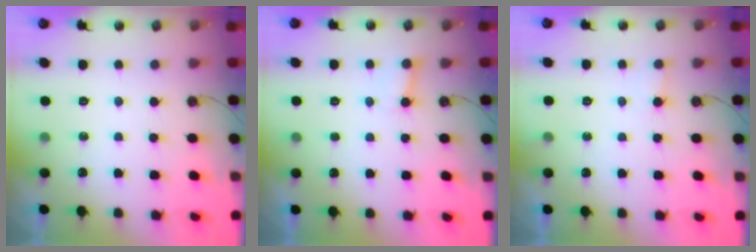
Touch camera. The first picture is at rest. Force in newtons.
{"total": 5.6, "press": 5.6, "slide": 0.6}
{"total": 5.2, "press": 5.2, "slide": 0.4}